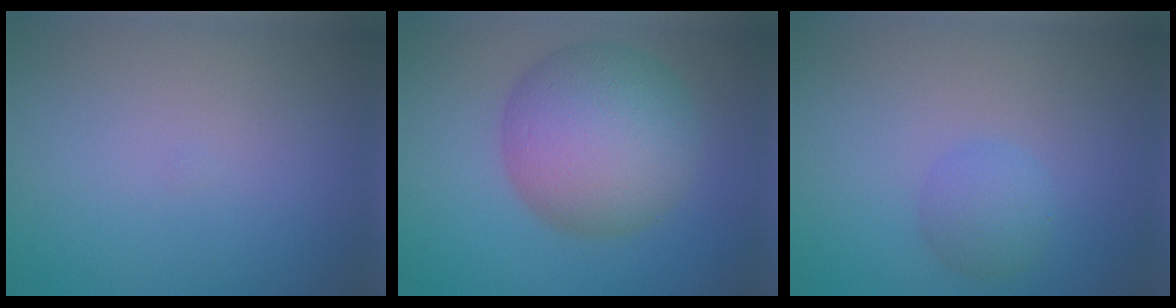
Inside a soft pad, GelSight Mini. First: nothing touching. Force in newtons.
{"total": 9.1, "press": 9.1, "slide": 0.3}
{"total": 2.1, "press": 2.1, "slide": 0.1}